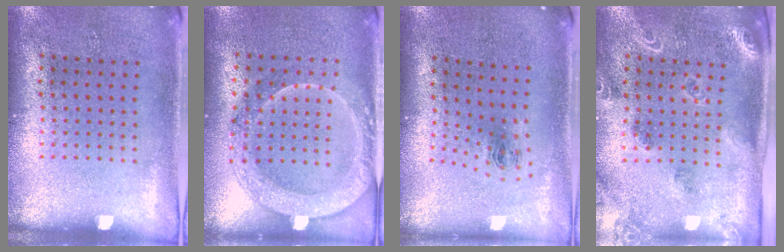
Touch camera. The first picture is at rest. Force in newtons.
{"total": 1.9, "press": 1.8, "slide": 0.6}
{"total": 1.0, "press": 0.4, "slide": 0.9}
{"total": 1.8, "press": 1.8, "slide": 0.4}